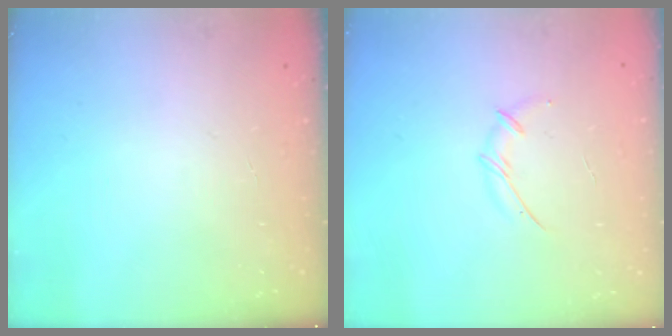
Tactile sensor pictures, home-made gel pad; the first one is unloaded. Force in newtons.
{"total": 4.8, "press": 4.7, "slide": 1.0}